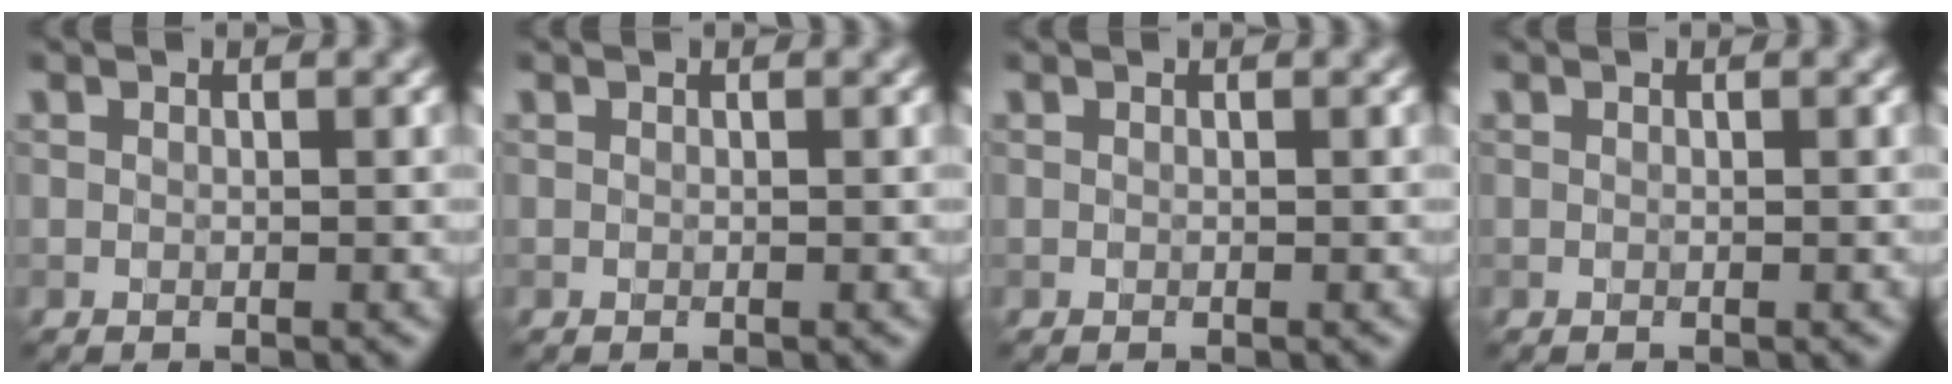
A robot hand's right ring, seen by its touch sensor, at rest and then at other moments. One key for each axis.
{"total": 0.0}
{"total": 0.0}
{"total": 0.0}